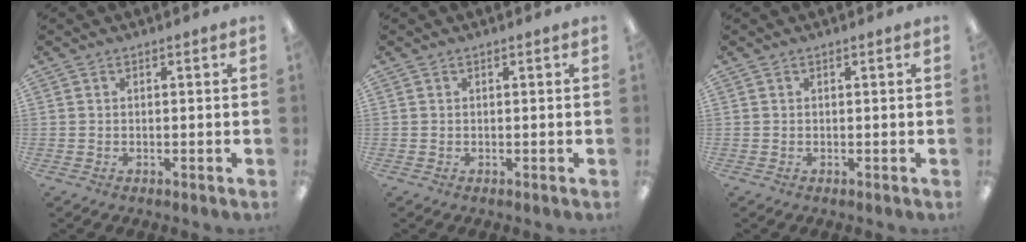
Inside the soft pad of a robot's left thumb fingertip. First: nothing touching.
{"total": 0.0}
{"total": 0.0}